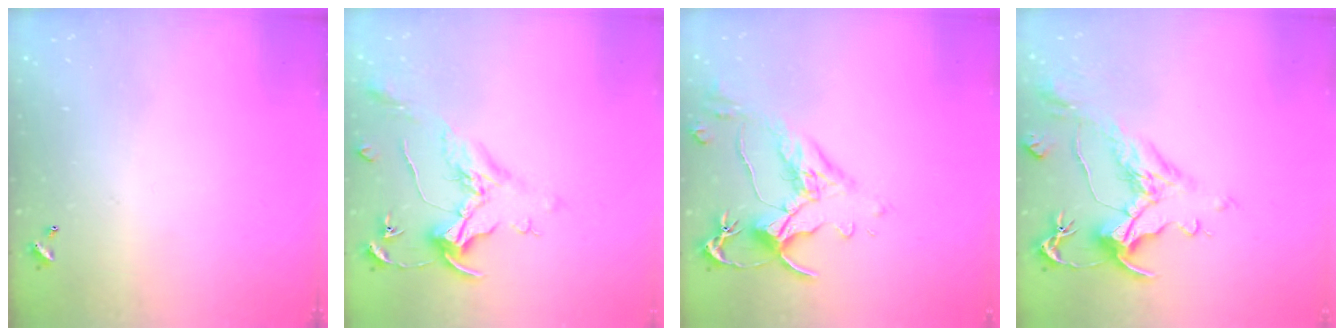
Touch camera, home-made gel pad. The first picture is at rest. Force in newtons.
{"total": 1.6, "press": 1.4, "slide": 0.7}
{"total": 2.5, "press": 2.1, "slide": 1.2}
{"total": 2.0, "press": 1.5, "slide": 1.4}